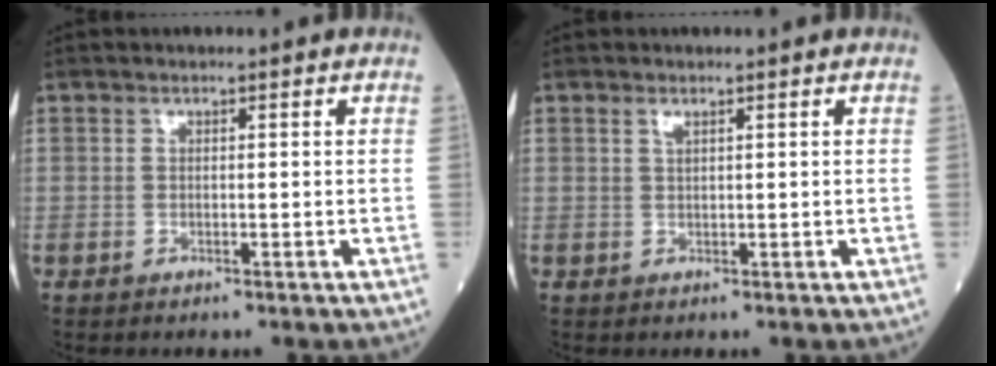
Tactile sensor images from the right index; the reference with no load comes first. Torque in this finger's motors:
{"motor_torque": [-0.06, 0.02, -0.02, 0.02]}